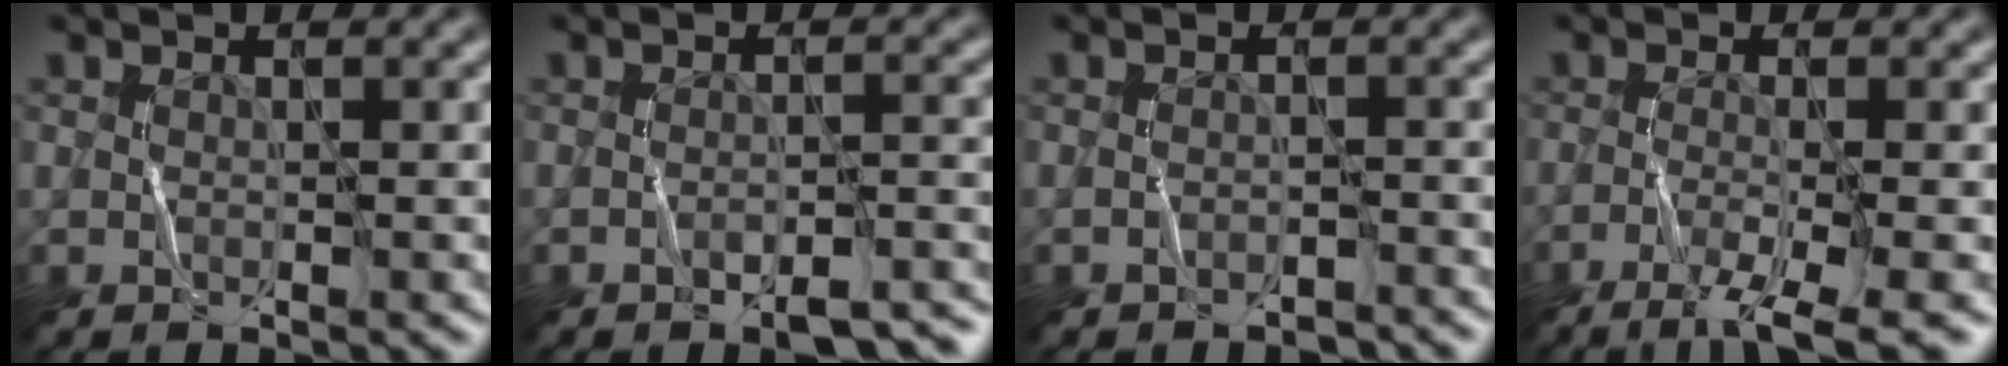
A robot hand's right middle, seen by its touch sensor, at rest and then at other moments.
{"total": 4.1, "force": [-3.2, 1.1, 2.2], "torque": [-0.037, 0.007, -0.042]}
{"total": 1.6, "force": [-1.6, 0.3, 0.0], "torque": [0.005, 0.008, -0.023]}
{"total": 5.5, "force": [-3.4, 1.1, 4.2], "torque": [-0.064, 0.005, -0.065]}